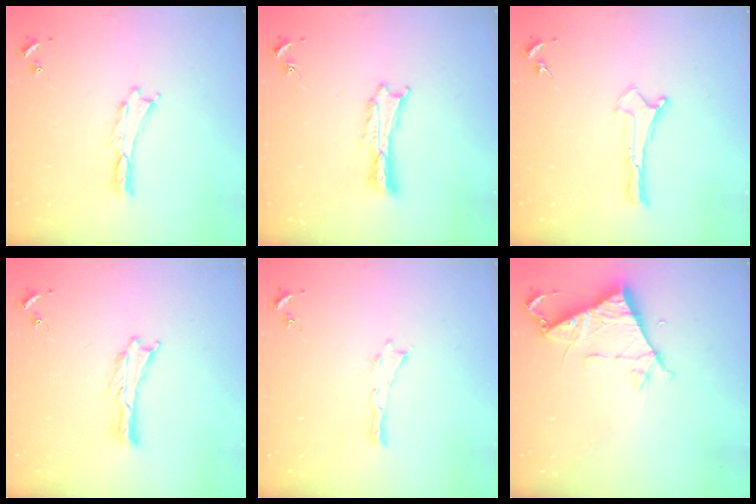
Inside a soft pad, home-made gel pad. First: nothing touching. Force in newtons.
{"total": 1.2, "press": 1.2, "slide": 0.2}
{"total": 0.0}
{"total": 0.0}
{"total": 0.0}
{"total": 8.3, "press": 8.3, "slide": 0.6}